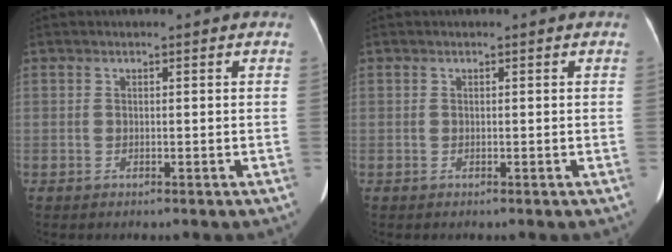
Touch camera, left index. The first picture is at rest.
{"total": 0.0}